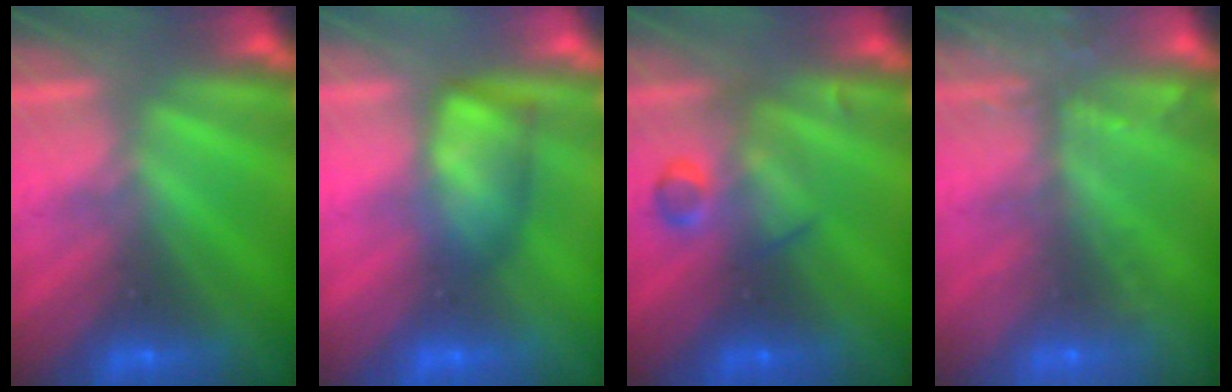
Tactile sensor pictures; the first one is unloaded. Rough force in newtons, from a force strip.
{"total": 4.7}
{"total": 2.8}
{"total": 9.1}